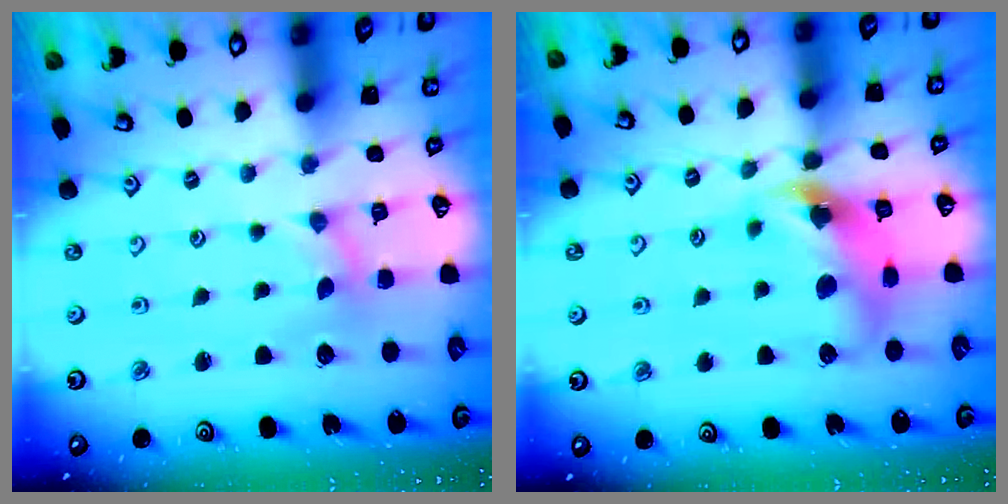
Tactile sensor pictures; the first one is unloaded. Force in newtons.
{"total": 13.5, "press": 13.4, "slide": 1.8}